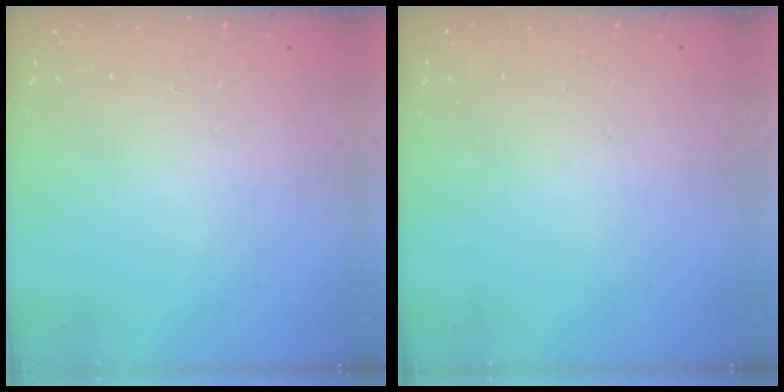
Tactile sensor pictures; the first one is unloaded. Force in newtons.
{"total": 0.0}